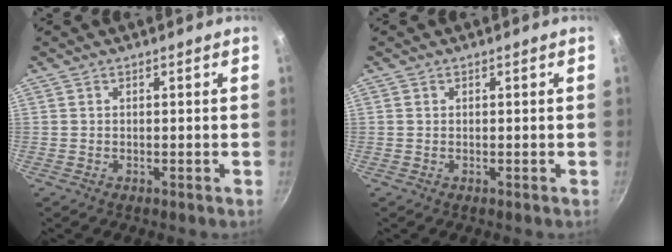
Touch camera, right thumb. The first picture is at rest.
{"total": 0.0}